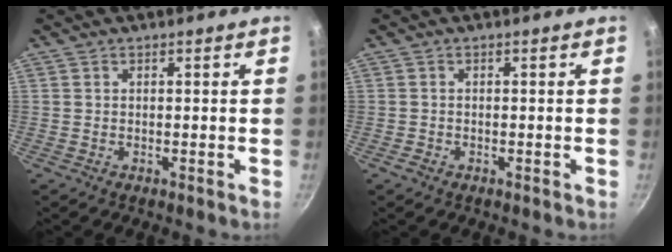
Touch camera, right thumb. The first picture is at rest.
{"total": 0.9, "force": [-0.6, 0.6, 0.3], "torque": [-0.011, 0.003, -0.009]}